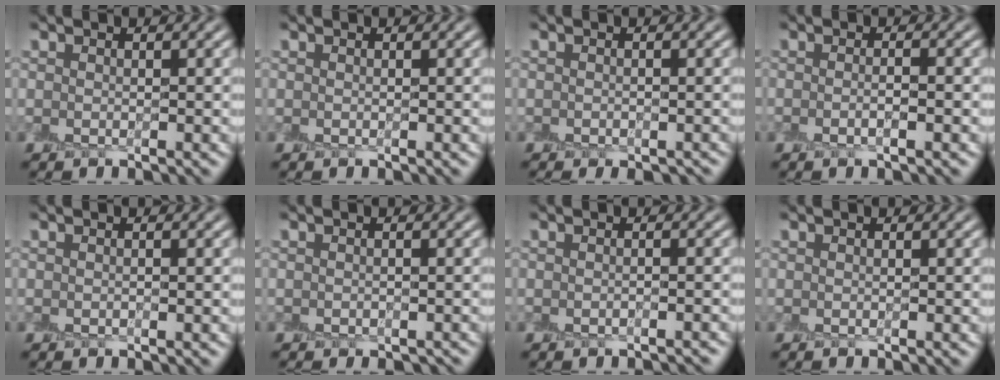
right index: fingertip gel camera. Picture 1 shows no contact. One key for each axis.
{"total": 0.0}
{"total": 0.7, "fx": -0.5, "fy": 0.2, "fz": 0.4, "tx": -0.005, "ty": -0.007, "tz": -0.008}
{"total": 1.1, "fx": -0.5, "fy": 0.0, "fz": 1.0, "tx": -0.018, "ty": -0.005, "tz": -0.011}
{"total": 0.0}
{"total": 0.6, "fx": -0.5, "fy": 0.1, "fz": 0.1, "tx": 0.001, "ty": -0.006, "tz": -0.008}
{"total": 1.0, "fx": -1.0, "fy": -0.1, "fz": 0.1, "tx": -0.002, "ty": -0.006, "tz": -0.018}
{"total": 0.0}